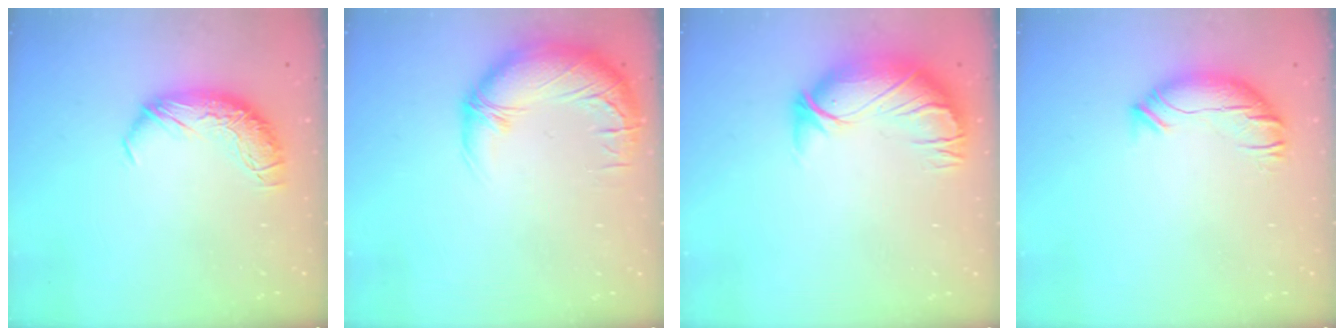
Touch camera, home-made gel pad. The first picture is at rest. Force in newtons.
{"total": 3.0, "press": 0.6, "slide": 3.0}
{"total": 2.8, "press": 0.3, "slide": 2.8}
{"total": 2.0, "press": 0.6, "slide": 1.9}